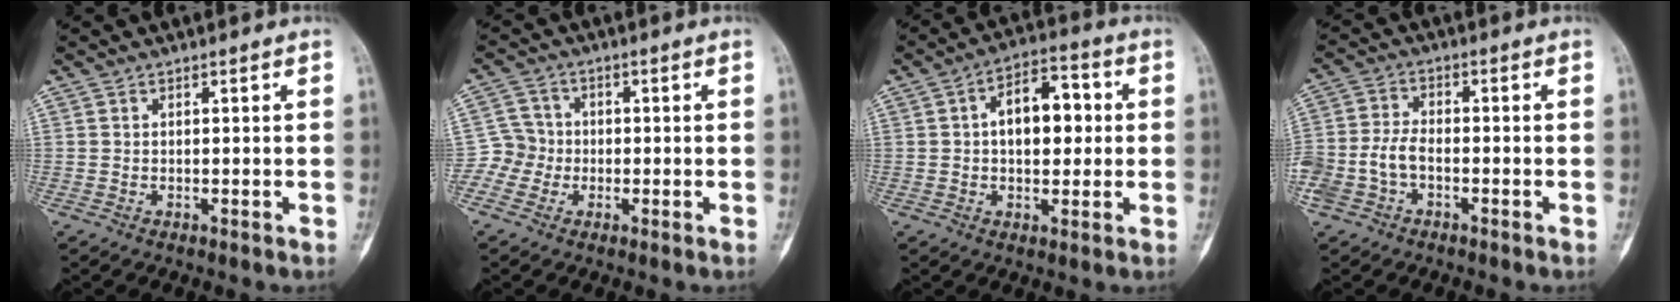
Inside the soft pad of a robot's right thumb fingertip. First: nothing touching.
{"total": 4.8, "force": [-1.4, 4.6, 0.5], "torque": [0.018, 0.013, -0.038]}
{"total": 10.7, "force": [1.2, 6.1, 8.7], "torque": [-0.106, 0.021, 0.014]}
{"total": 7.8, "force": [-2.5, 5.0, 5.5], "torque": [-0.127, 0.025, -0.051]}